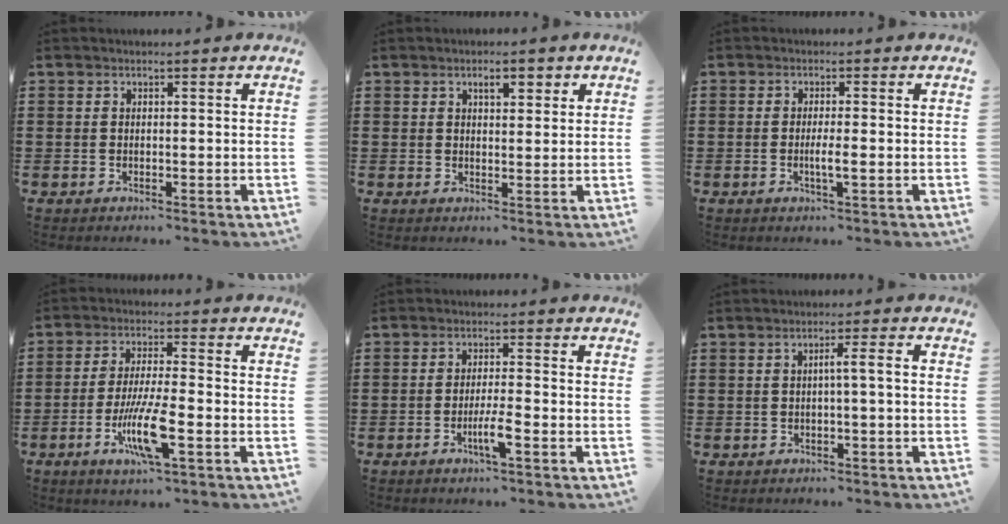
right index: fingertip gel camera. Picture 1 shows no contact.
{"total": 2.5, "force": [1.2, 0.9, 2.1], "torque": [-0.036, 0.002, 0.017]}
{"total": 2.5, "force": [-0.7, 0.2, 2.4], "torque": [-0.042, -0.002, -0.013]}
{"total": 9.3, "force": [-3.4, 1.8, 8.4], "torque": [-0.167, -0.010, -0.064]}
{"total": 4.0, "force": [-1.9, 0.2, 3.5], "torque": [-0.066, -0.006, -0.034]}
{"total": 2.5, "force": [-0.5, -0.3, 2.5], "torque": [-0.043, -0.004, -0.013]}